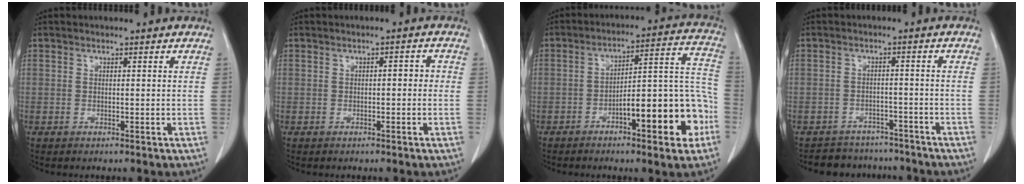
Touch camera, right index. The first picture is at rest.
{"total": 1.8, "force": [-0.2, 0.8, 1.6], "torque": [-0.022, 0.009, -0.001]}
{"total": 15.3, "force": [-6.3, 3.5, 13.5], "torque": [-0.178, 0.040, -0.085]}
{"total": 7.5, "force": [-6.7, 3.4, 0.0], "torque": [0.010, 0.018, -0.085]}